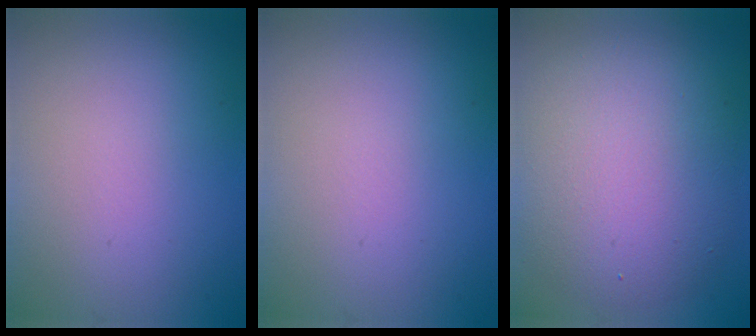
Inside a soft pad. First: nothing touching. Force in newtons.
{"total": 0.0}
{"total": 7.6, "press": 7.6, "slide": 0.4}